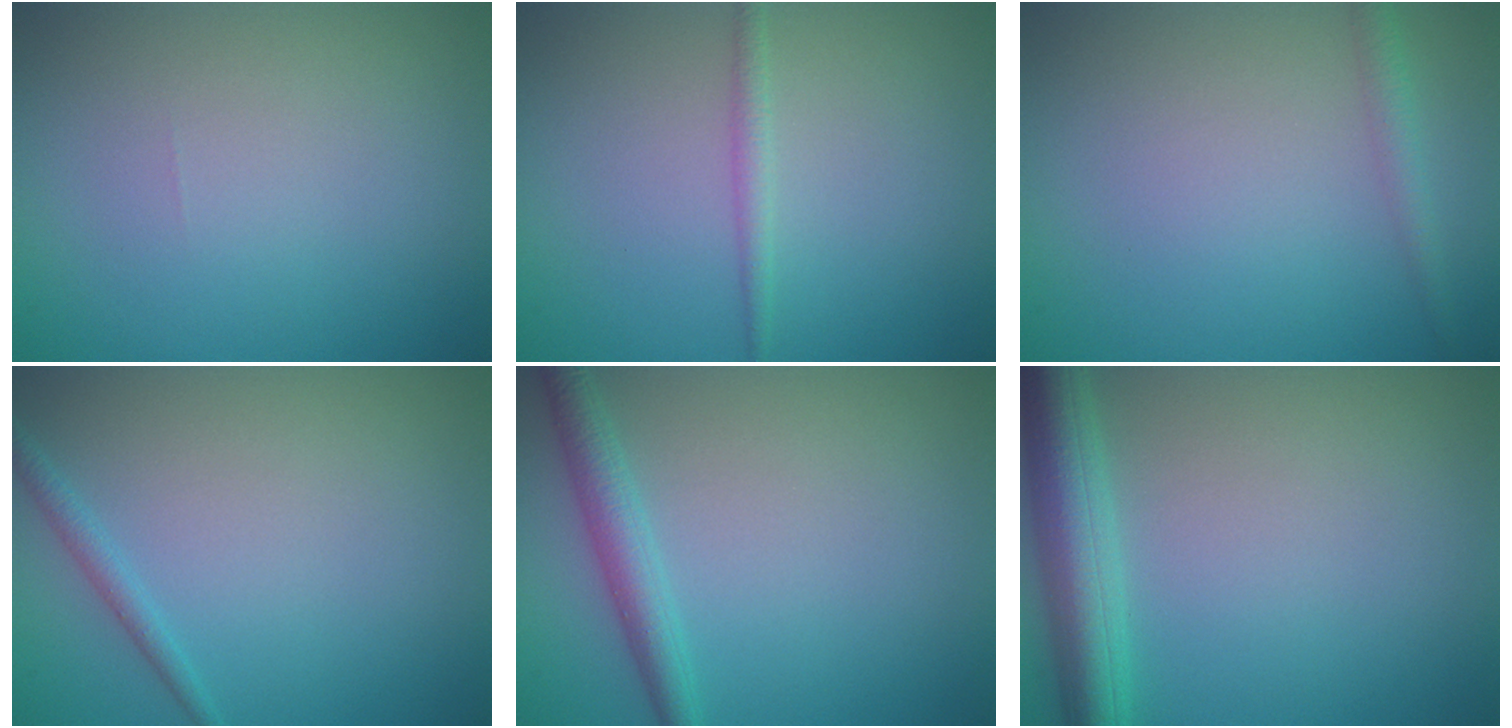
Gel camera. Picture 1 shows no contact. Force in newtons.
{"total": 1.2, "press": 1.2, "slide": 0.1}
{"total": 1.6, "press": 1.6, "slide": 0.1}
{"total": 1.1, "press": 1.1, "slide": 0.1}
{"total": 2.7, "press": 2.7, "slide": 0.1}
{"total": 5.2, "press": 5.2, "slide": 0.2}